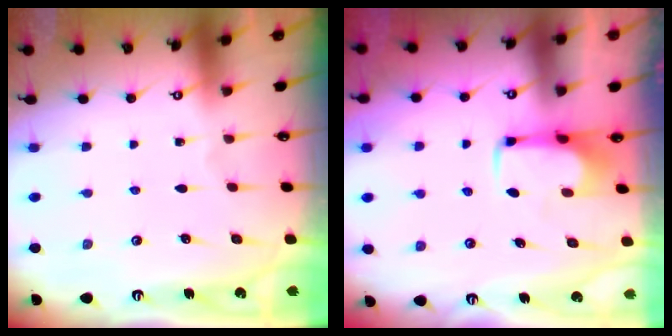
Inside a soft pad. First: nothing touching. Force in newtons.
{"total": 2.0, "press": 1.9, "slide": 0.4}